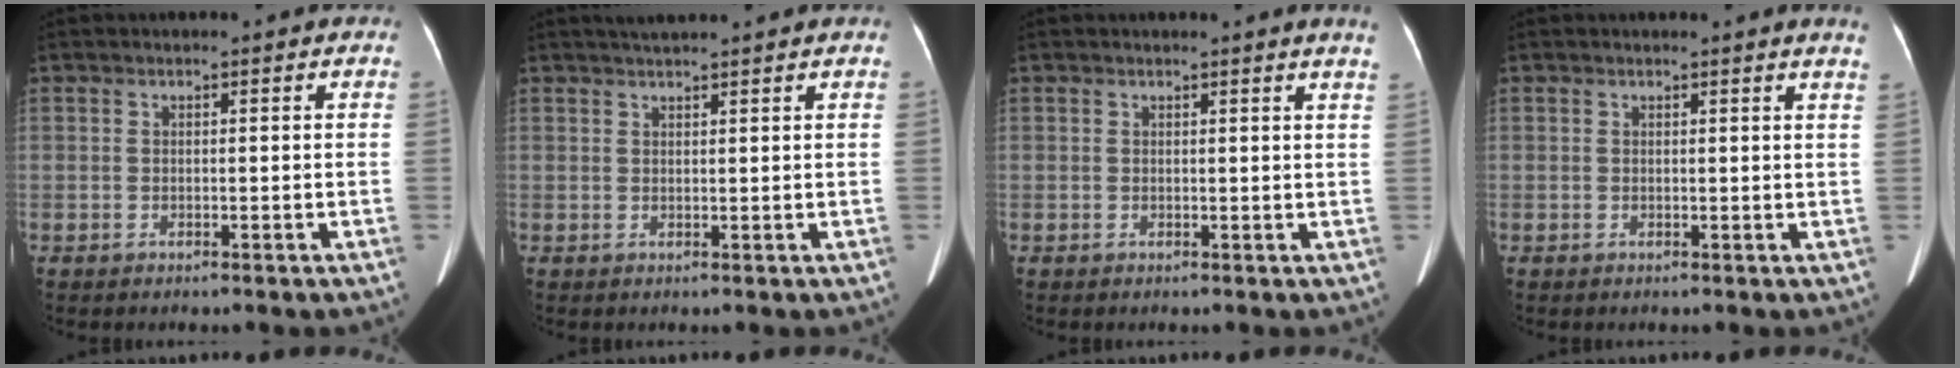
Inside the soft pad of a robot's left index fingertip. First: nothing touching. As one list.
[{"total": 3.5, "force": [3.1, -0.5, 1.5], "torque": [-0.018, 0.023, 0.049]}, {"total": 2.6, "force": [2.3, -0.6, 1.1], "torque": [-0.015, -0.008, 0.015]}, {"total": 2.8, "force": [2.6, -0.5, 1.0], "torque": [-0.014, -0.008, 0.016]}]